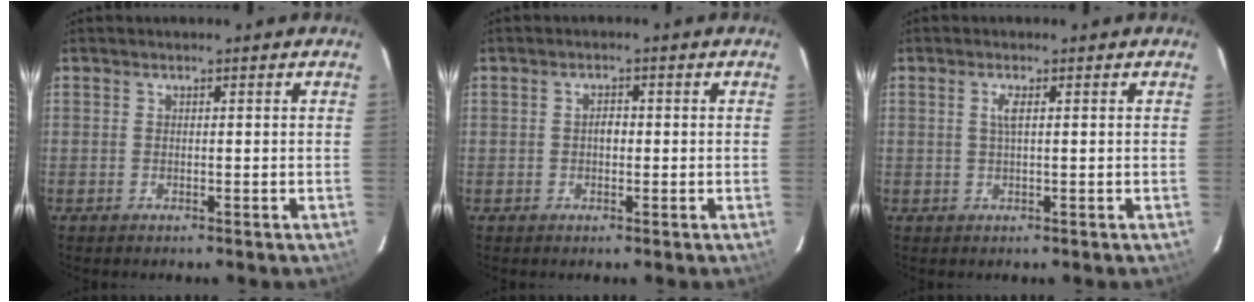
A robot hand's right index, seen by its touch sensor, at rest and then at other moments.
{"total": 1.7, "force": [-0.1, 1.1, 1.2], "torque": [-0.022, 0.007, -0.004]}
{"total": 1.7, "force": [0.4, 0.1, 1.6], "torque": [-0.033, 0.002, 0.007]}